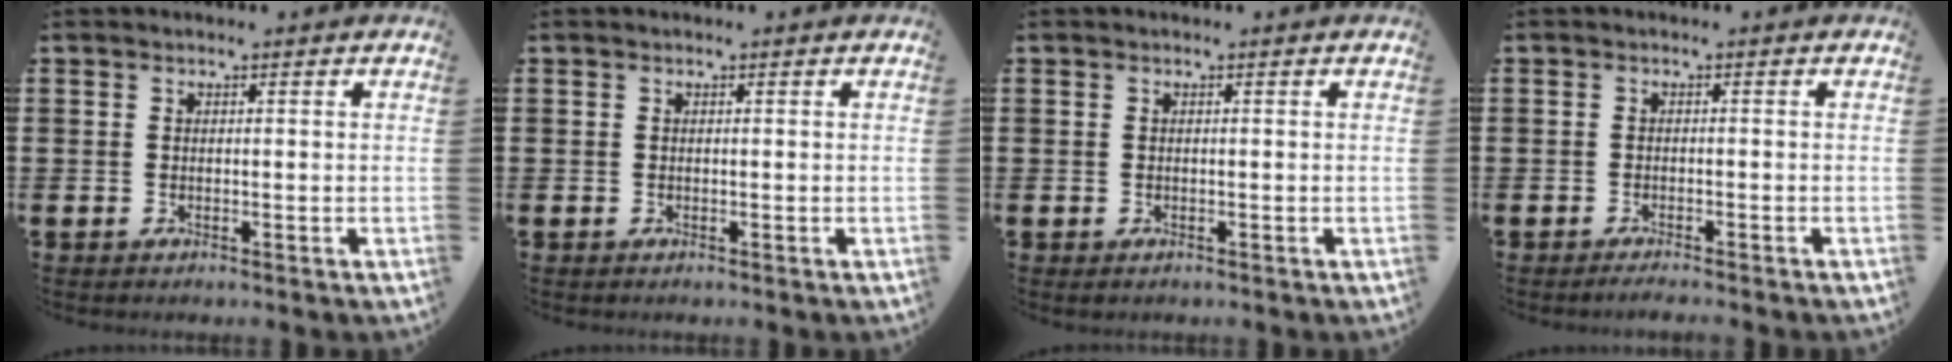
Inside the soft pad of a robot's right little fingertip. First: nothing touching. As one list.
[{"total": 0.0}, {"total": 0.0}, {"total": 1.0, "force": [-0.9, -0.1, 0.5], "torque": [-0.007, -0.003, -0.017]}]